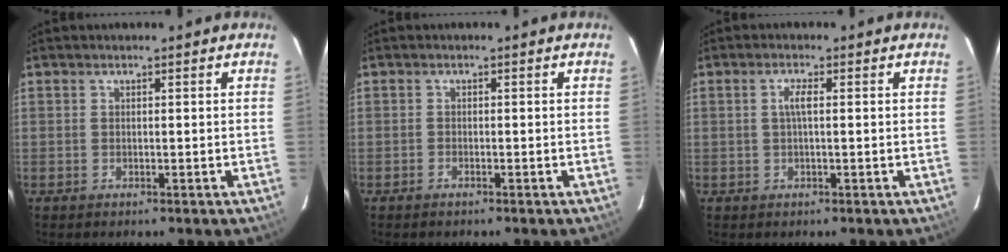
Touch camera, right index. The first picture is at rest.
{"total": 0.8, "force": [-0.7, 0.3, 0.2], "torque": [-0.008, 0.001, -0.016]}
{"total": 2.1, "force": [0.2, 0.2, 2.1], "torque": [-0.040, 0.004, 0.001]}